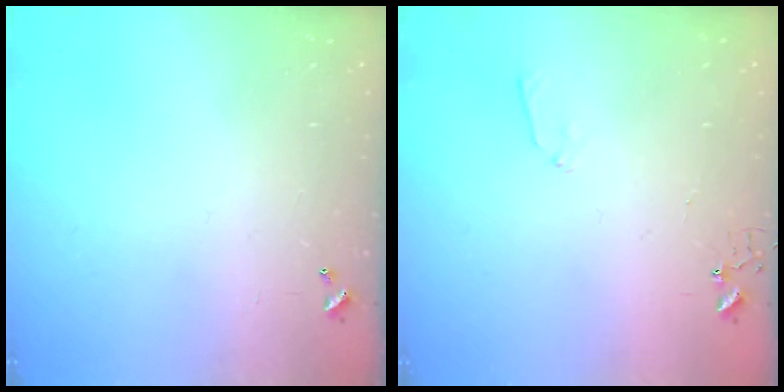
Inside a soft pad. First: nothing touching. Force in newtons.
{"total": 5.0, "press": 5.0, "slide": 0.7}